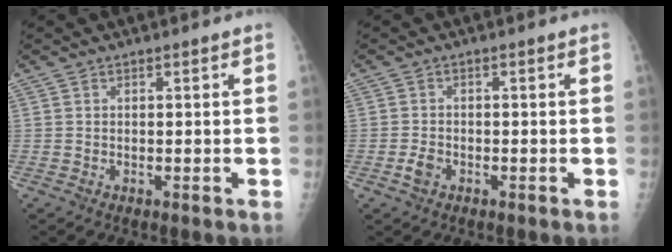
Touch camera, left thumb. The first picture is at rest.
{"total": 2.2, "force": [-1.1, 1.4, 1.3], "torque": [-0.027, 0.005, -0.021]}